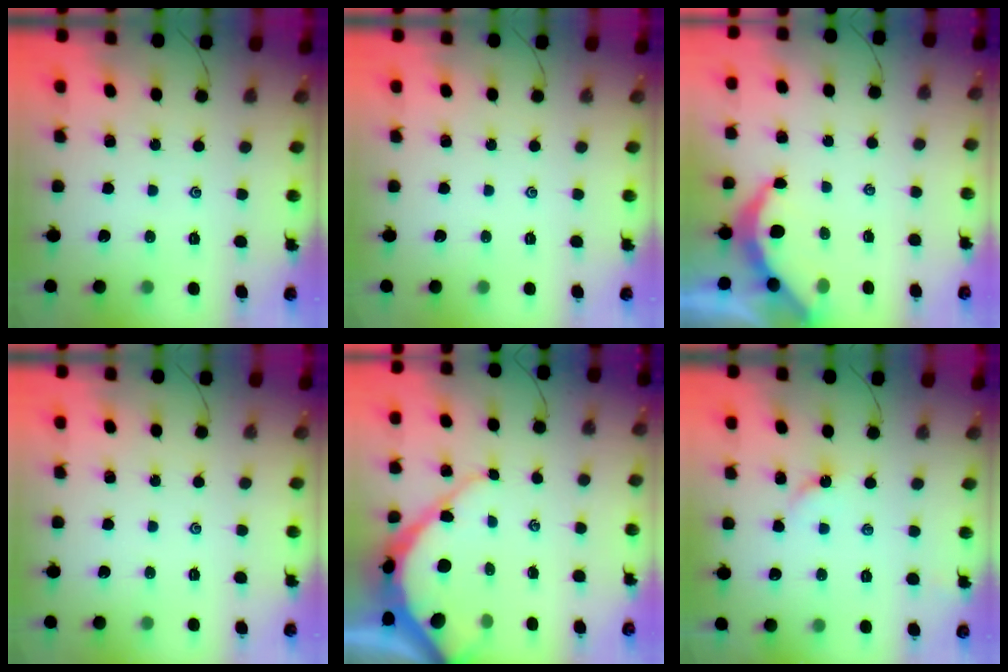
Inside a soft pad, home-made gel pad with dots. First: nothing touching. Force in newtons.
{"total": 0.0}
{"total": 5.8, "press": 5.8, "slide": 0.3}
{"total": 0.0}
{"total": 10.2, "press": 10.1, "slide": 1.1}
{"total": 2.6, "press": 2.5, "slide": 0.4}